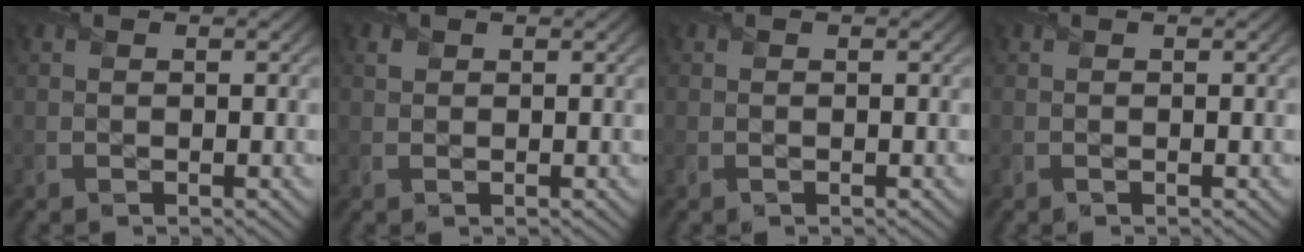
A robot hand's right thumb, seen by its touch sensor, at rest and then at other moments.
{"total": 1.0, "force": [0.5, 0.9, 0.3], "torque": [-0.005, -0.002, 0.007]}
{"total": 0.0}
{"total": 0.0}